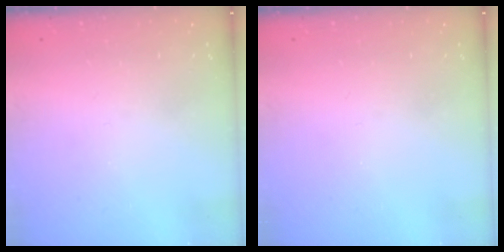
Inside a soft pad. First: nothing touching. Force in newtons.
{"total": 0.0}